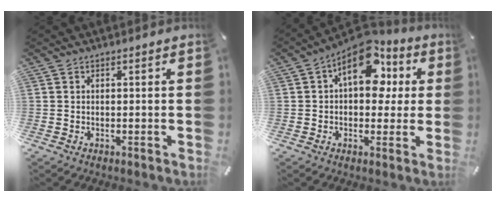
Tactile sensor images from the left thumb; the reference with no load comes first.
{"total": 13.6, "force": [4.9, 8.4, 9.4], "torque": [-0.125, -0.024, 0.086]}